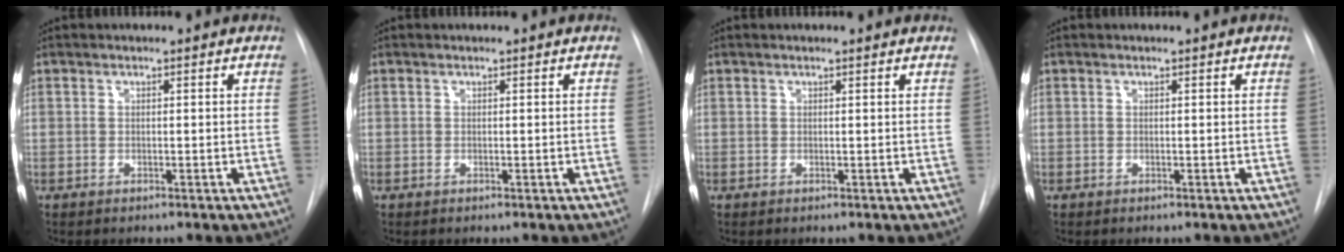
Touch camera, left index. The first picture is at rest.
{"total": 0.0}
{"total": 1.2, "force": [1.2, 0.0, 0.2], "torque": [-0.012, 0.006, 0.013]}
{"total": 0.0}